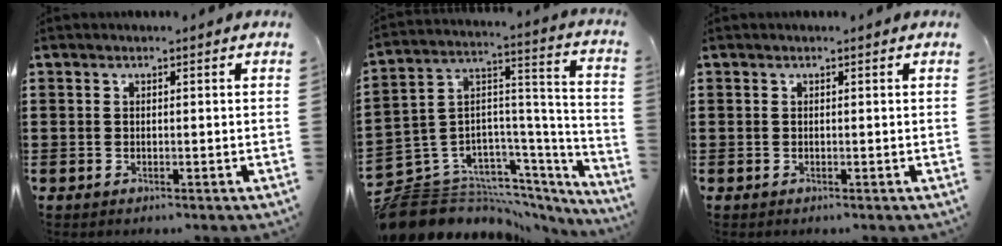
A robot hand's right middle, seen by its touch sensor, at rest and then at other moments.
{"total": 7.4, "force": [-6.3, 3.9, 0.5], "torque": [-0.030, -0.010, -0.121]}
{"total": 0.0}